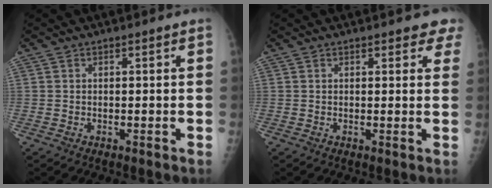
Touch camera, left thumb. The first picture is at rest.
{"total": 3.6, "force": [2.9, 1.5, 1.4], "torque": [0.016, -0.009, 0.021]}